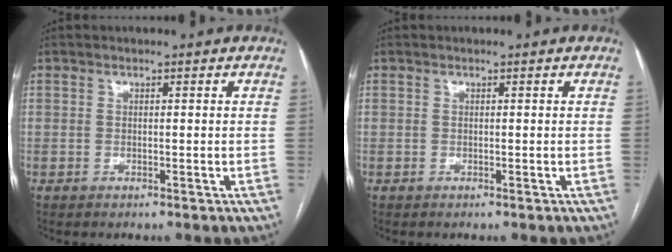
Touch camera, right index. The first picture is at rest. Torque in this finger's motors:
{"motor_torque": [-0.01, -0.05, -0.01, 0.00]}